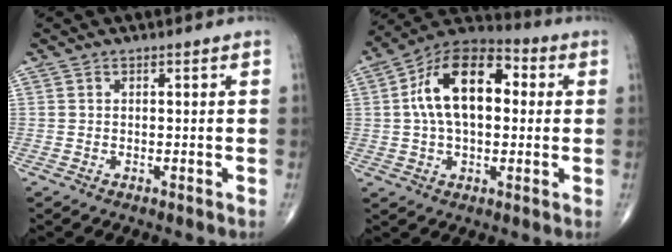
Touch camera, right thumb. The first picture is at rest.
{"total": 16.7, "force": [2.3, 9.6, 13.4], "torque": [-0.217, 0.031, 0.031]}